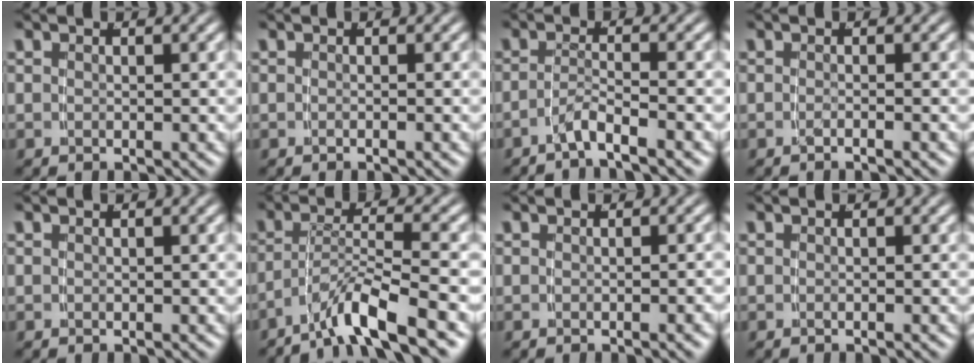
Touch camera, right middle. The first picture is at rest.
{"total": 0.5, "force": [-0.4, -0.4, 0.1], "torque": [-0.002, 0.002, -0.007]}
{"total": 3.0, "force": [-2.6, 0.1, 1.5], "torque": [-0.027, -0.009, -0.043]}
{"total": 1.1, "force": [-0.9, -0.6, 0.3], "torque": [-0.006, 0.000, -0.016]}
{"total": 0.0}
{"total": 5.4, "force": [-3.7, 0.8, 3.8], "torque": [-0.066, -0.009, -0.053]}
{"total": 0.6, "force": [-0.4, -0.3, 0.4], "torque": [-0.005, 0.005, -0.008]}
{"total": 0.0}